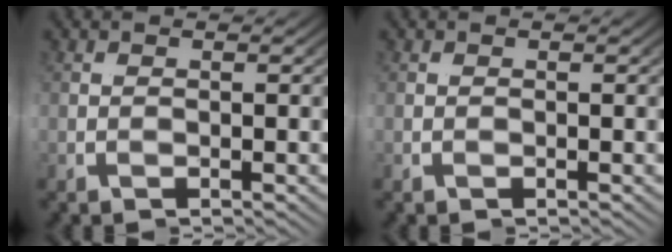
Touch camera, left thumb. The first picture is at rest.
{"total": 0.0}